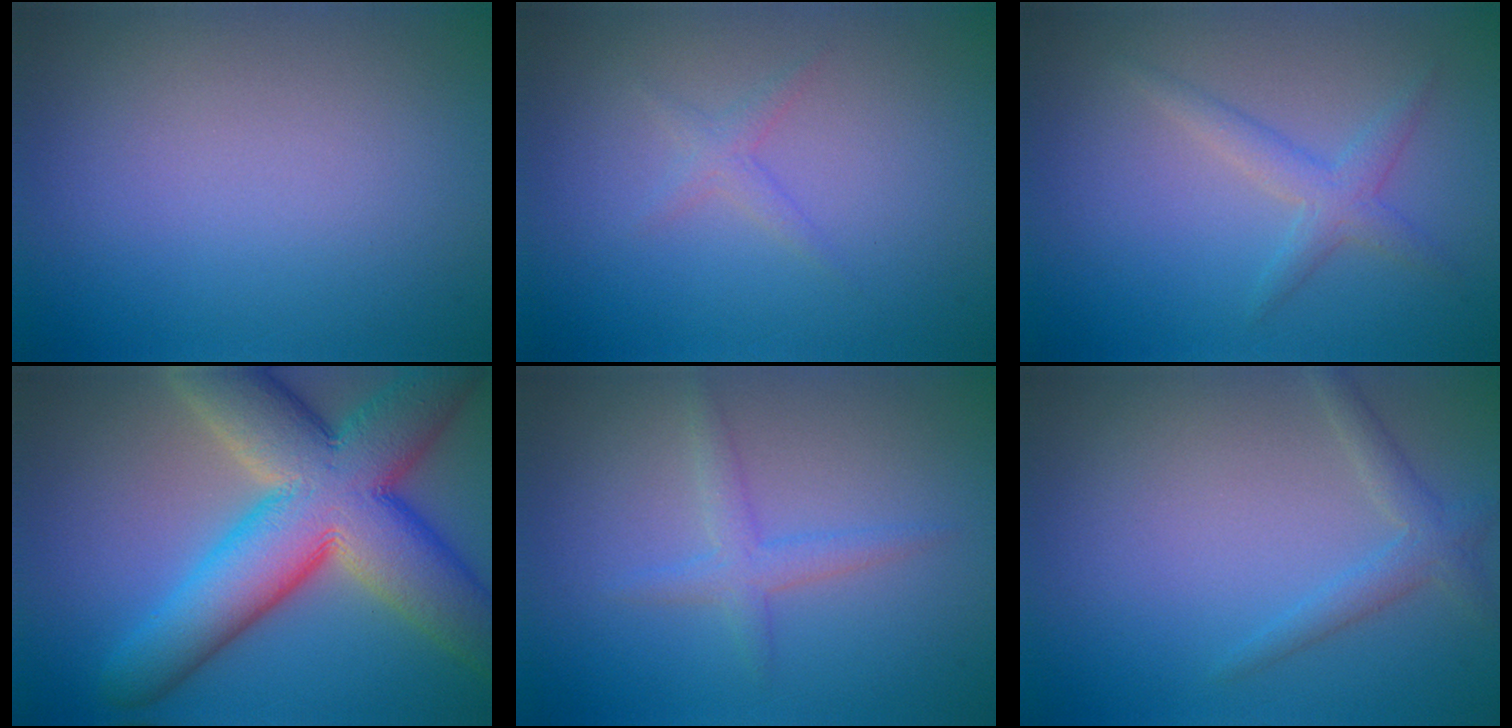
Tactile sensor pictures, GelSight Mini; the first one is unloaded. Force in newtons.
{"total": 1.1, "press": 1.1, "slide": 0.1}
{"total": 2.1, "press": 2.1, "slide": 0.1}
{"total": 14.3, "press": 14.3, "slide": 0.8}
{"total": 1.9, "press": 1.9, "slide": 0.1}
{"total": 2.0, "press": 2.0, "slide": 0.2}